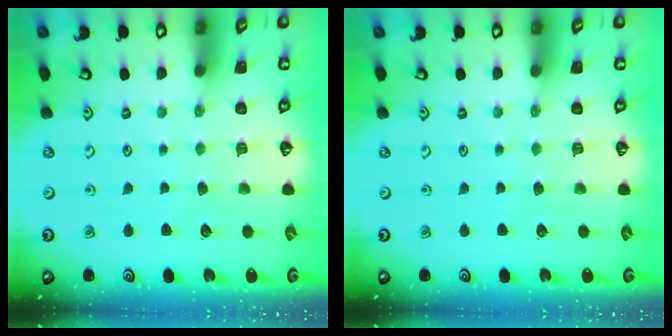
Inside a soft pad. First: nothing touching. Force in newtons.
{"total": 0.0}